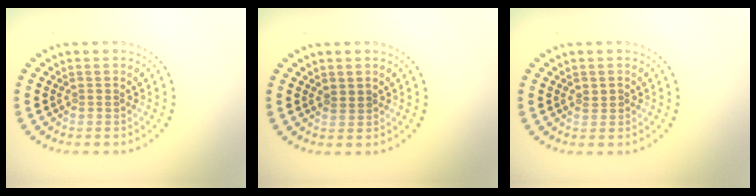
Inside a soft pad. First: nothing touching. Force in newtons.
{"total": 0.8, "press": 0.8, "slide": 0.1}
{"total": 1.0, "press": 0.9, "slide": 0.3}